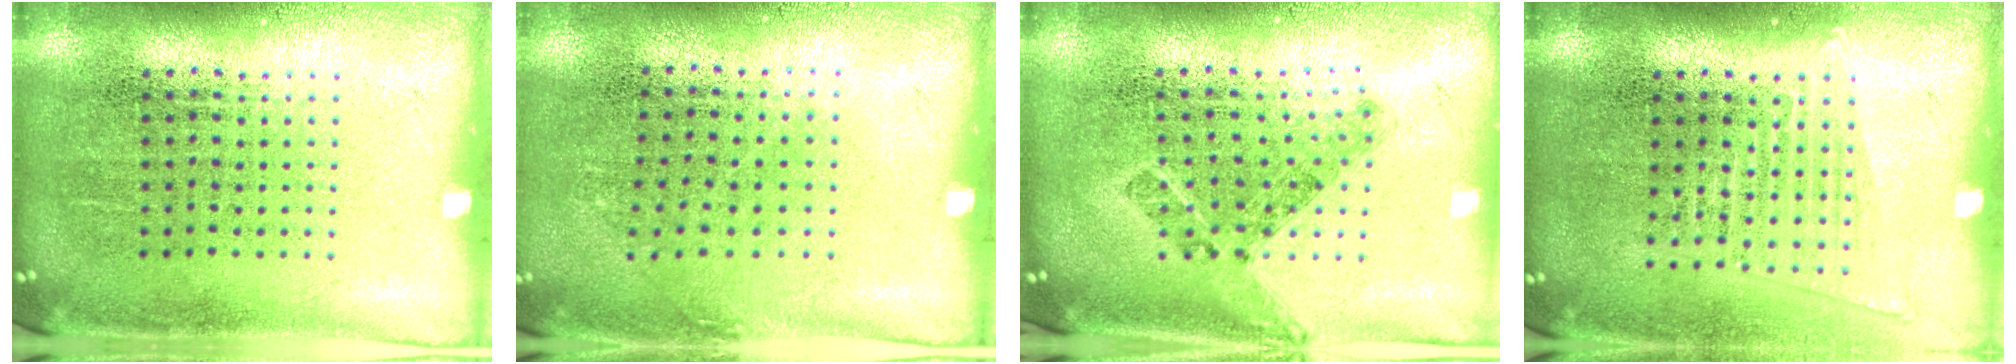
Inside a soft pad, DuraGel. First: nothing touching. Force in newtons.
{"total": 0.8, "press": 0.7, "slide": 0.5}
{"total": 0.8, "press": 0.7, "slide": 0.4}
{"total": 1.4, "press": 1.3, "slide": 0.6}